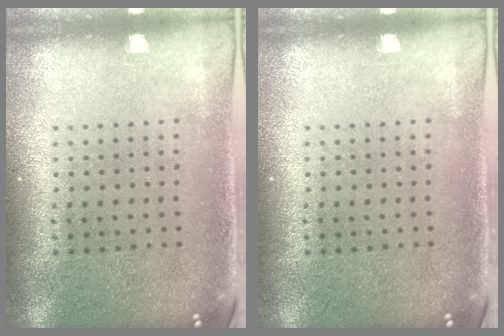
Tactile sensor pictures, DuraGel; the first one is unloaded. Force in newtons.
{"total": 0.0}